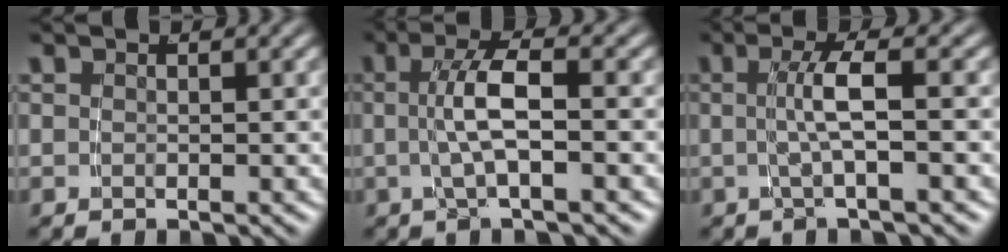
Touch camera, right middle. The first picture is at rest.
{"total": 3.7, "force": [-0.1, 0.2, 3.6], "torque": [-0.071, 0.007, -0.002]}
{"total": 3.0, "force": [-0.3, -0.3, 2.9], "torque": [-0.053, 0.006, -0.003]}